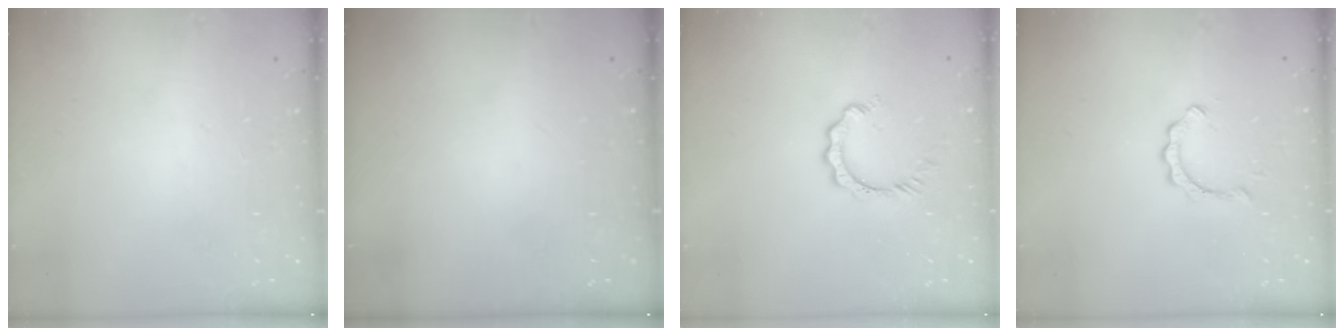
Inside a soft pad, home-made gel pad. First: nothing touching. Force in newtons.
{"total": 0.0}
{"total": 2.8, "press": 2.7, "slide": 0.4}
{"total": 2.3, "press": 2.3, "slide": 0.3}